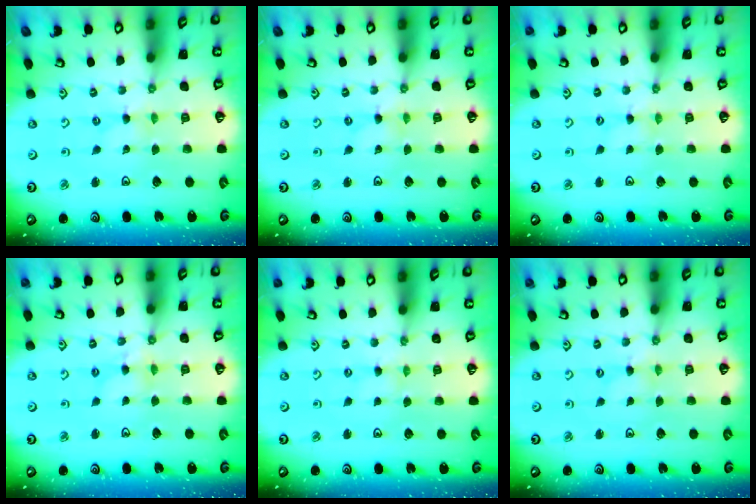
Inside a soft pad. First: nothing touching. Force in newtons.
{"total": 0.0}
{"total": 0.6, "press": 0.6, "slide": 0.2}
{"total": 3.9, "press": 3.8, "slide": 0.3}
{"total": 0.0}
{"total": 0.0}